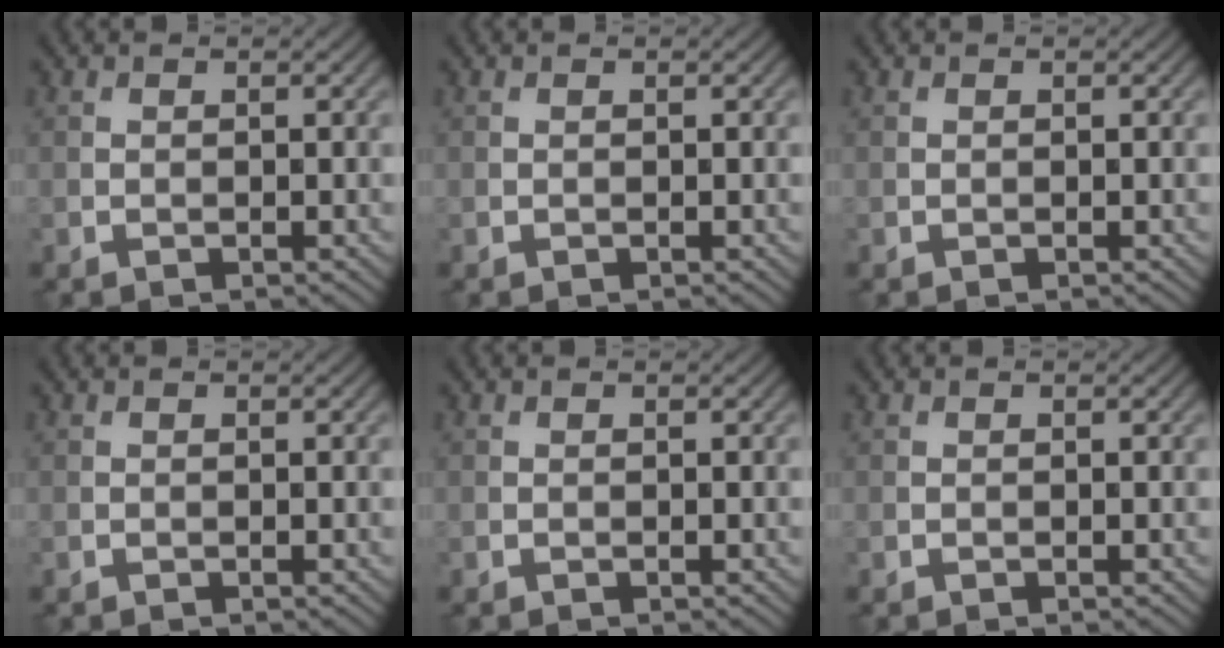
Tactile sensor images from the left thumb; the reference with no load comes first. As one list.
[{"total": 0.0}, {"total": 0.0}, {"total": 0.0}, {"total": 0.0}, {"total": 0.0}]